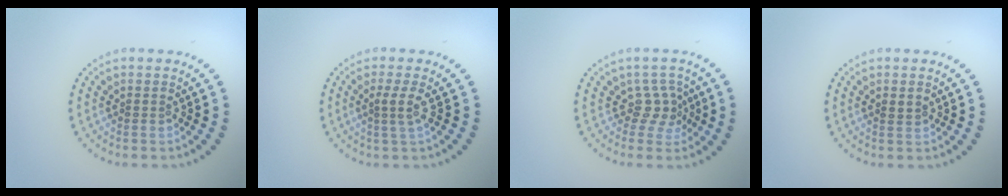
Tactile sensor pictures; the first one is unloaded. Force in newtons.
{"total": 1.7, "press": 1.1, "slide": 1.3}
{"total": 2.1, "press": 1.4, "slide": 1.6}
{"total": 0.8, "press": 0.8, "slide": 0.1}